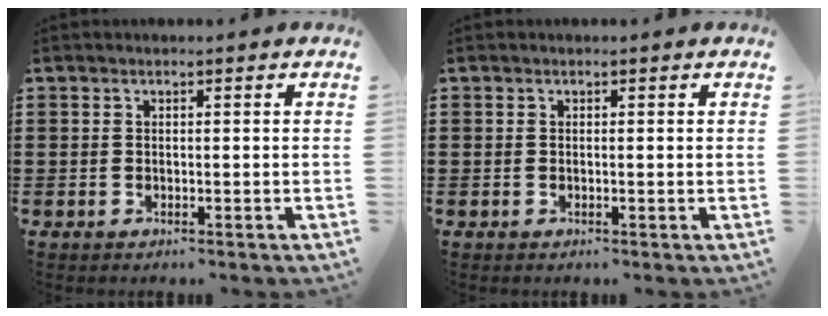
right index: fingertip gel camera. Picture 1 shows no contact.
{"total": 0.0}